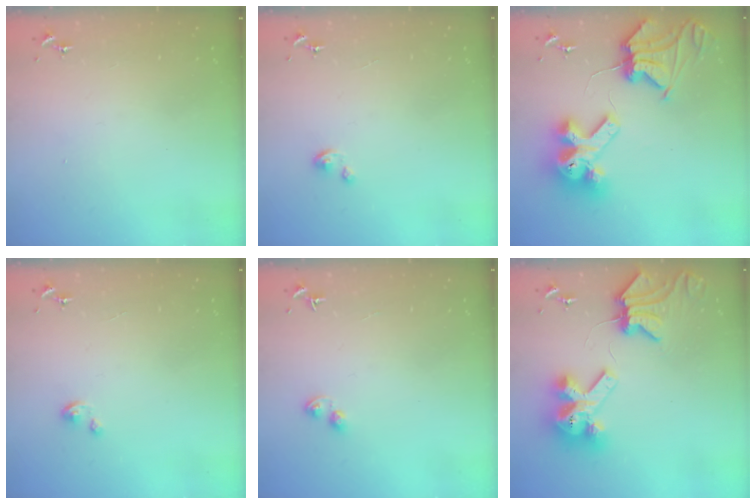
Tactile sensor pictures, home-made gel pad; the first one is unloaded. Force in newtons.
{"total": 1.4, "press": 1.4, "slide": 0.1}
{"total": 16.8, "press": 16.7, "slide": 2.2}
{"total": 1.4, "press": 1.4, "slide": 0.1}
{"total": 2.7, "press": 2.7, "slide": 0.4}
{"total": 12.5, "press": 12.4, "slide": 1.6}